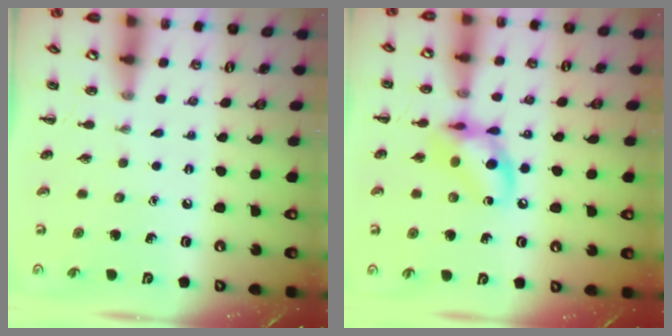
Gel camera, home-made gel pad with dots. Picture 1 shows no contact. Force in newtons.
{"total": 12.6, "press": 12.4, "slide": 2.2}